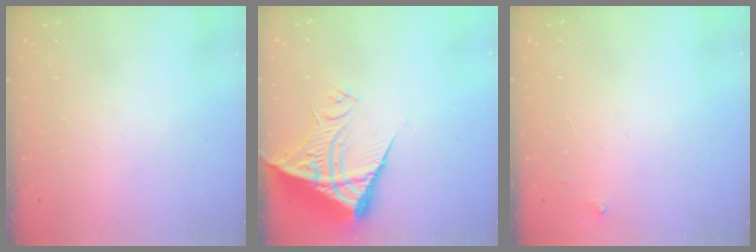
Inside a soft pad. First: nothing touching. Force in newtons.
{"total": 10.6, "press": 10.5, "slide": 1.1}
{"total": 2.5, "press": 2.5, "slide": 0.4}